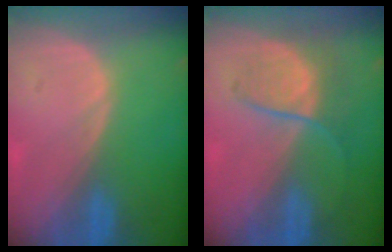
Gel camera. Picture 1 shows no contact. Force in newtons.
{"total": 6.3, "press": 6.0, "slide": 2.0}